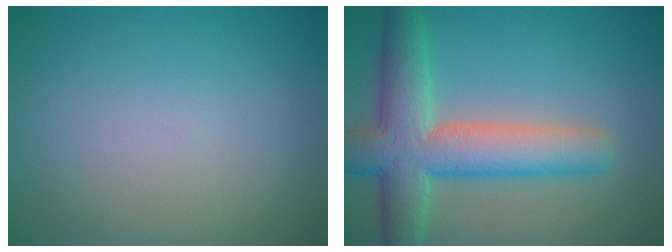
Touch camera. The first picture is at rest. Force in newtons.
{"total": 8.0, "press": 8.0, "slide": 0.2}